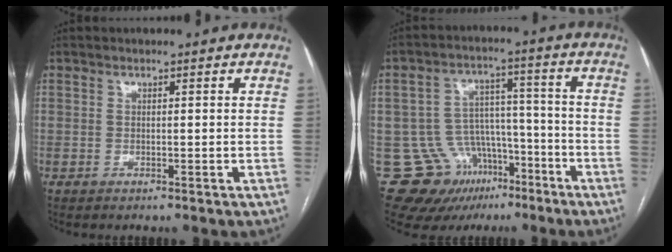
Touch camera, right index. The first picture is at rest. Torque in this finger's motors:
{"motor_torque": [-0.31, 0.05, -0.81, -0.21]}